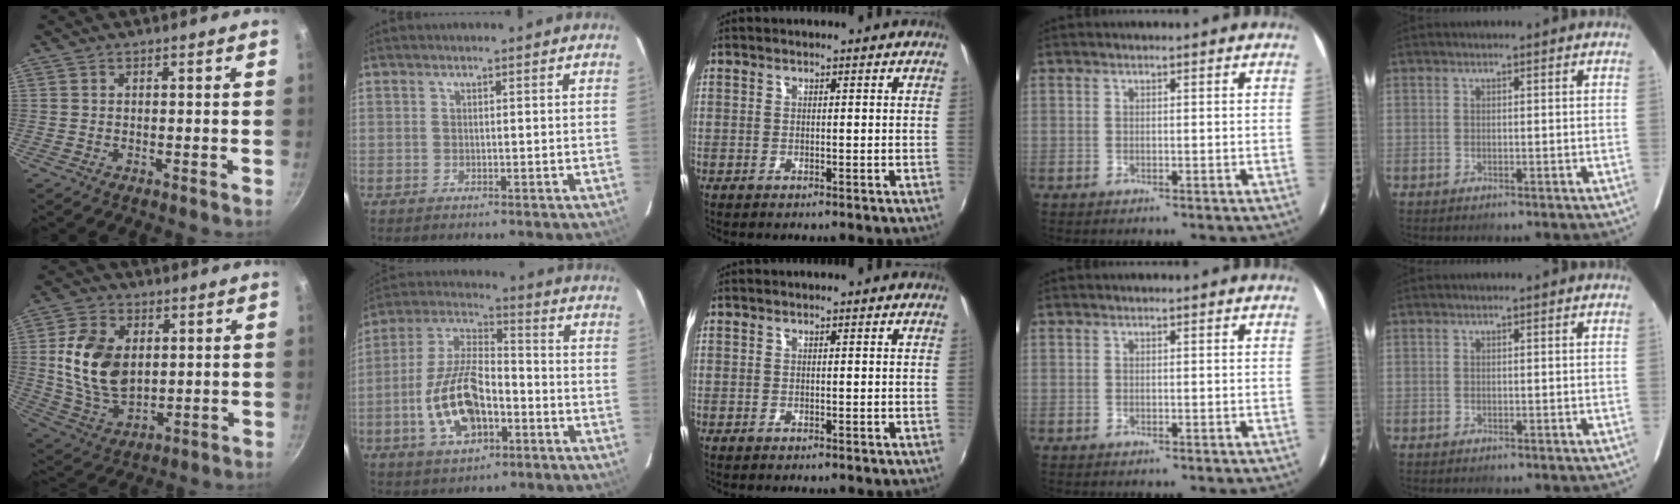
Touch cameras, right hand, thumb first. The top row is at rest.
{"thumb": {"total": 14.9, "force": [2.3, 10.0, 10.8], "torque": [-0.184, -0.014, 0.052]}, "index": {"total": 15.1, "force": [-5.0, 7.5, 12.2], "torque": [-0.252, 0.011, -0.084]}}